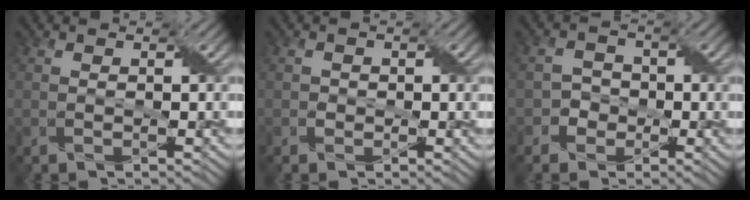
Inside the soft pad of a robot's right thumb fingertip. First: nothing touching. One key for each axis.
{"total": 1.1, "fx": -0.1, "fy": 1.1, "fz": 0.2, "tx": -0.003, "ty": -0.002, "tz": -0.003}
{"total": 2.6, "fx": -1.0, "fy": 2.4, "fz": 0.6, "tx": 0.000, "ty": 0.005, "tz": -0.023}